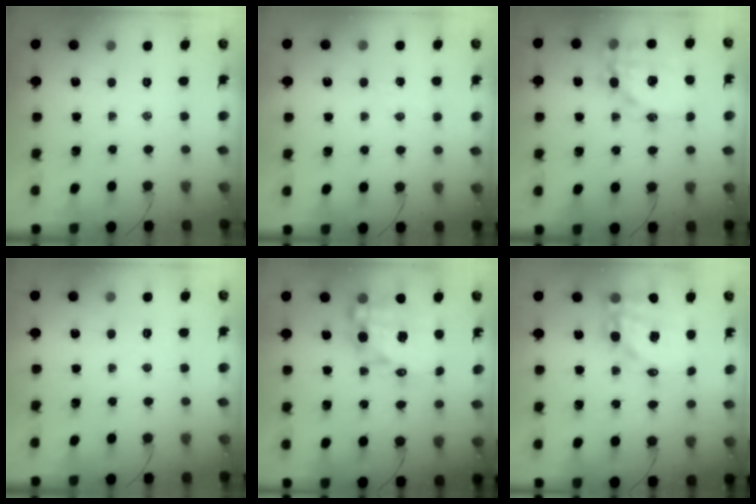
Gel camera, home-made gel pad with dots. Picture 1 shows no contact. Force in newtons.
{"total": 3.6, "press": 3.5, "slide": 0.9}
{"total": 15.5, "press": 15.2, "slide": 2.8}
{"total": 2.6, "press": 2.6, "slide": 0.5}
{"total": 16.1, "press": 15.6, "slide": 3.8}
{"total": 15.4, "press": 14.9, "slide": 3.6}